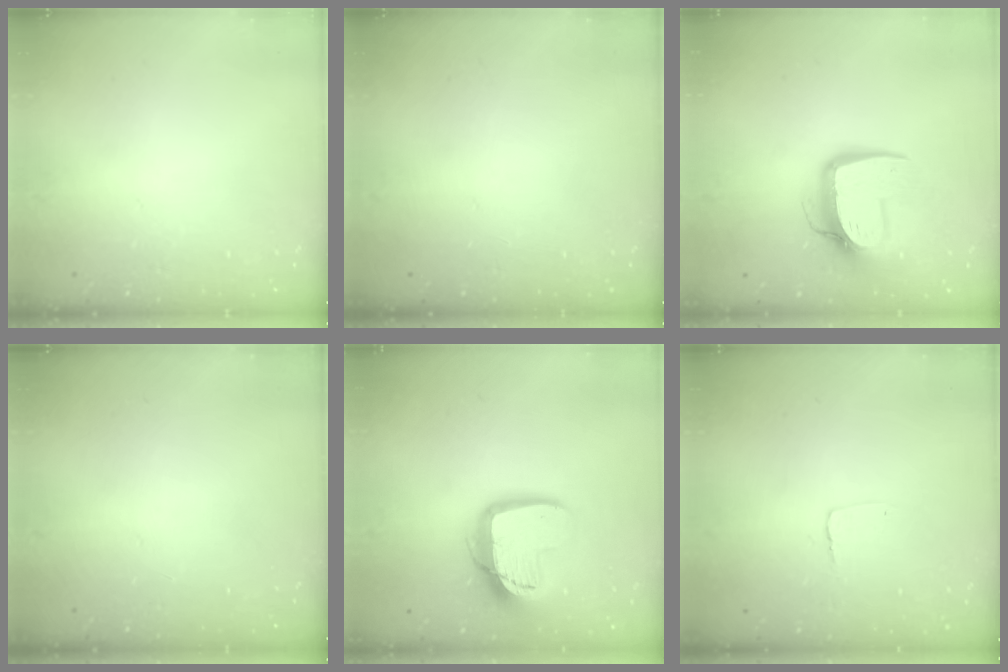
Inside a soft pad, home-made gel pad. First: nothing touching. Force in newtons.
{"total": 0.0}
{"total": 13.0, "press": 12.9, "slide": 1.2}
{"total": 0.0}
{"total": 14.0, "press": 13.9, "slide": 1.3}
{"total": 2.7, "press": 2.7, "slide": 0.2}